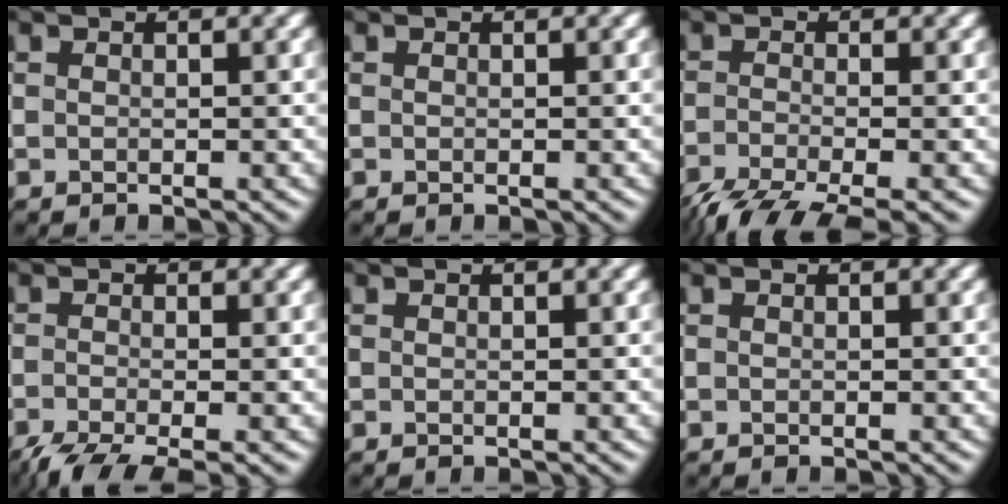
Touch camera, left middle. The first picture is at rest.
{"total": 0.0}
{"total": 6.0, "force": [-4.3, 1.4, 4.0], "torque": [-0.075, -0.016, -0.086]}
{"total": 4.6, "force": [-3.3, 0.8, 3.1], "torque": [-0.058, -0.009, -0.069]}
{"total": 0.0}
{"total": 0.0}